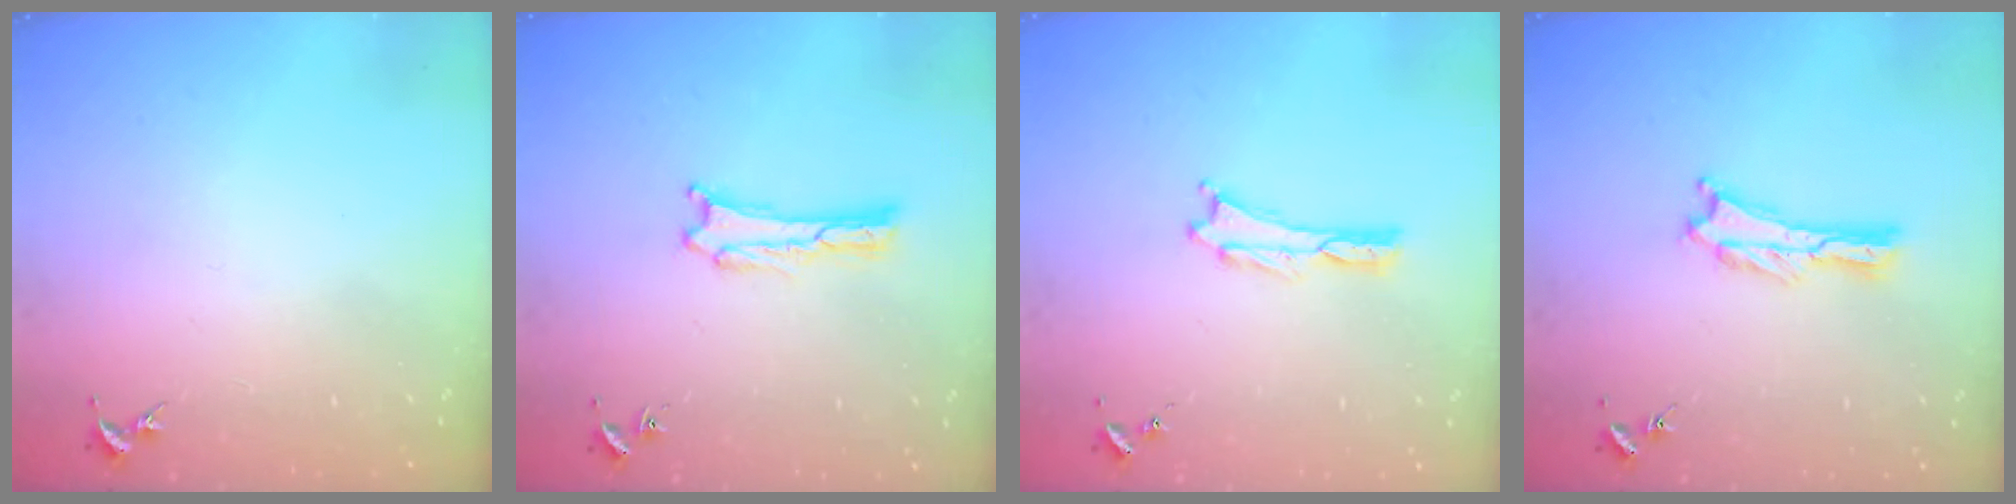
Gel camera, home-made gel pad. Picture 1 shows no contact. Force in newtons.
{"total": 0.9, "press": 0.9, "slide": 0.0}
{"total": 0.0}
{"total": 0.7, "press": 0.7, "slide": 0.2}